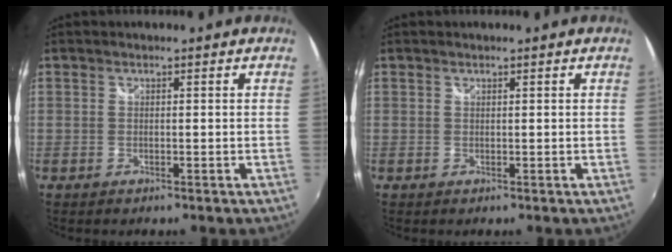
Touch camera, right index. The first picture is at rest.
{"total": 0.0}